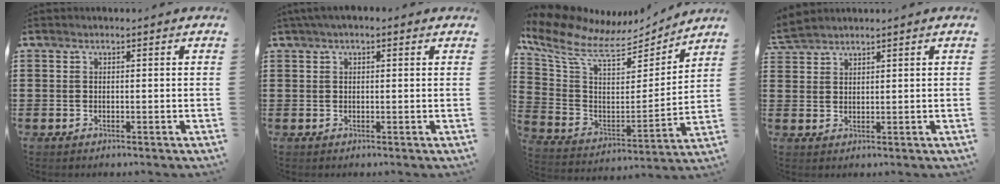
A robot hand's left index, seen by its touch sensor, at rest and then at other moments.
{"total": 1.6, "force": [0.6, 0.7, 1.3], "torque": [-0.025, 0.005, 0.010]}
{"total": 9.7, "force": [7.8, 3.0, 5.0], "torque": [-0.136, -0.054, 0.132]}
{"total": 2.6, "force": [2.6, 0.2, 0.4], "torque": [-0.017, -0.002, 0.051]}